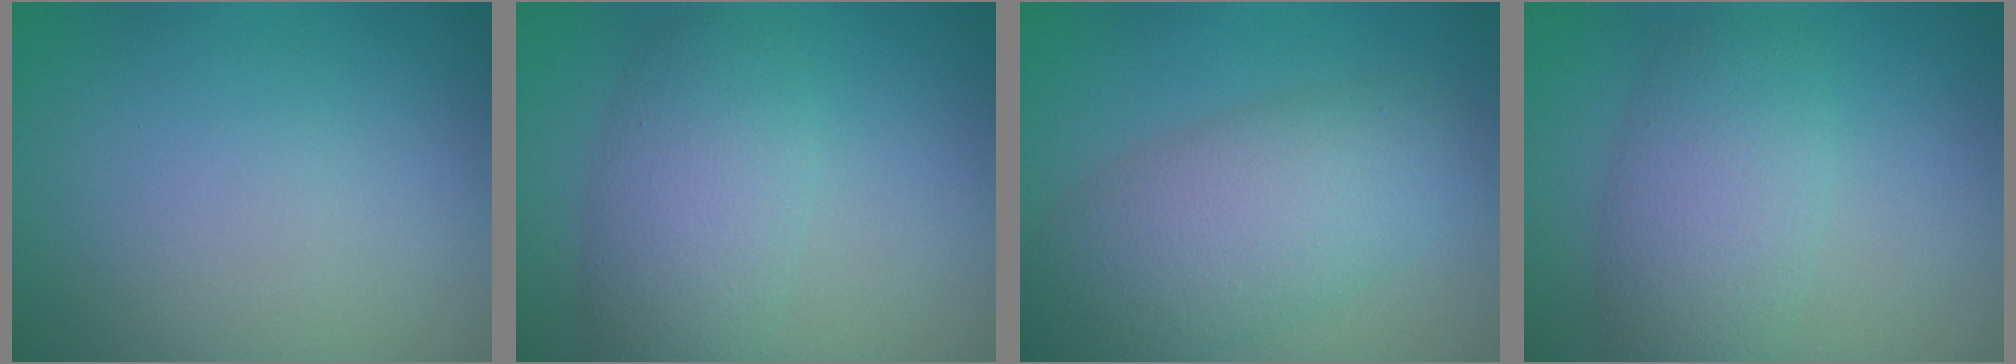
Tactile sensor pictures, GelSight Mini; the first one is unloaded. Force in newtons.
{"total": 5.1, "press": 5.1, "slide": 0.1}
{"total": 6.7, "press": 6.7, "slide": 0.5}
{"total": 5.0, "press": 5.0, "slide": 0.1}